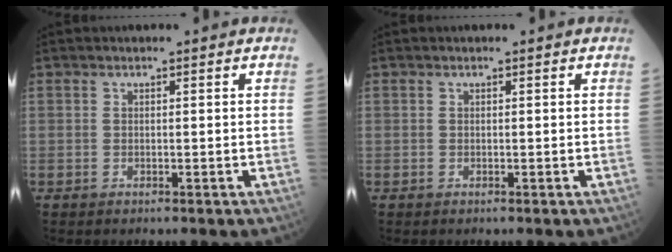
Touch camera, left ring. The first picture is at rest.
{"total": 0.0}